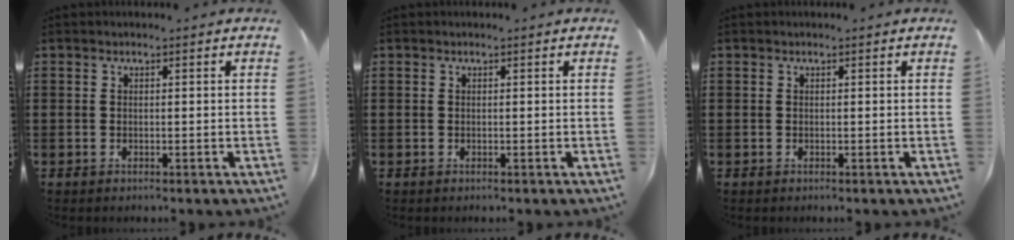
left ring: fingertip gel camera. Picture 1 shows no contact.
{"total": 0.0}
{"total": 0.0}